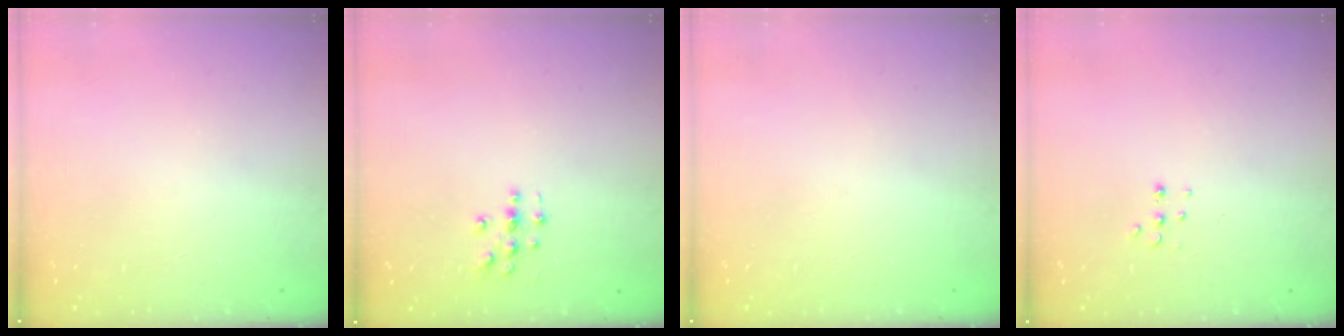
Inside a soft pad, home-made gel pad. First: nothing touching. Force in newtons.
{"total": 3.0, "press": 3.0, "slide": 0.3}
{"total": 0.0}
{"total": 3.8, "press": 3.7, "slide": 0.9}